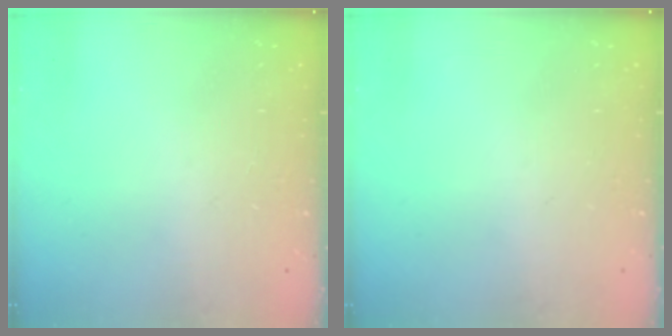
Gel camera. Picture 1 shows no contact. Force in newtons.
{"total": 0.0}